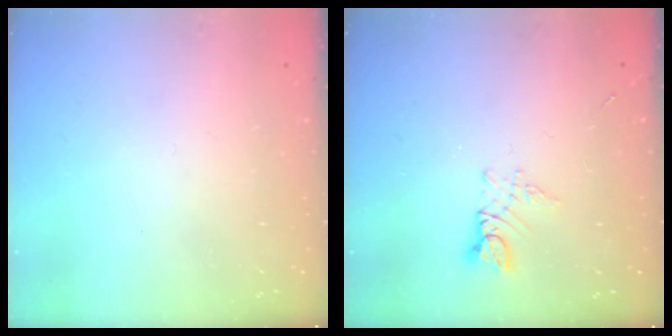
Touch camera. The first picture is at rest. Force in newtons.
{"total": 2.7, "press": 2.7, "slide": 0.3}